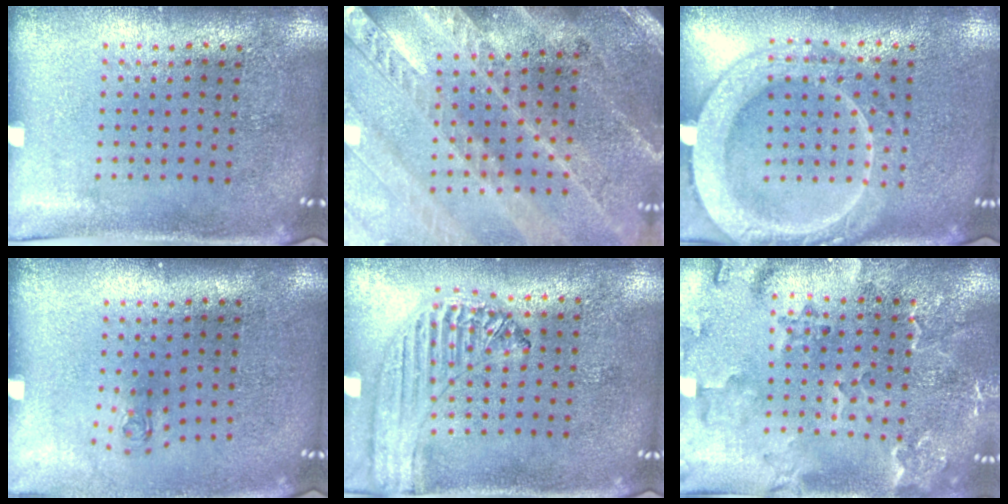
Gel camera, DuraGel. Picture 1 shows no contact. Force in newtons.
{"total": 3.3, "press": 2.8, "slide": 1.7}
{"total": 4.2, "press": 4.2, "slide": 0.5}
{"total": 0.7, "press": 0.3, "slide": 0.6}
{"total": 1.2, "press": 1.2, "slide": 0.1}
{"total": 2.3, "press": 2.1, "slide": 0.8}